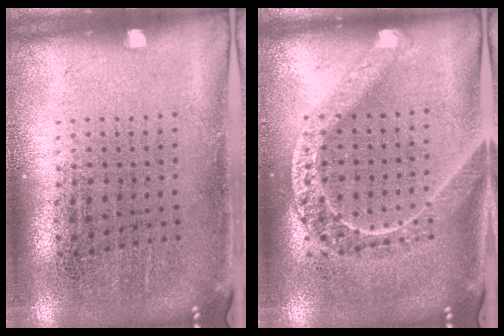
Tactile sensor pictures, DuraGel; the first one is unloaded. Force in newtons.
{"total": 1.6, "press": 1.5, "slide": 0.4}